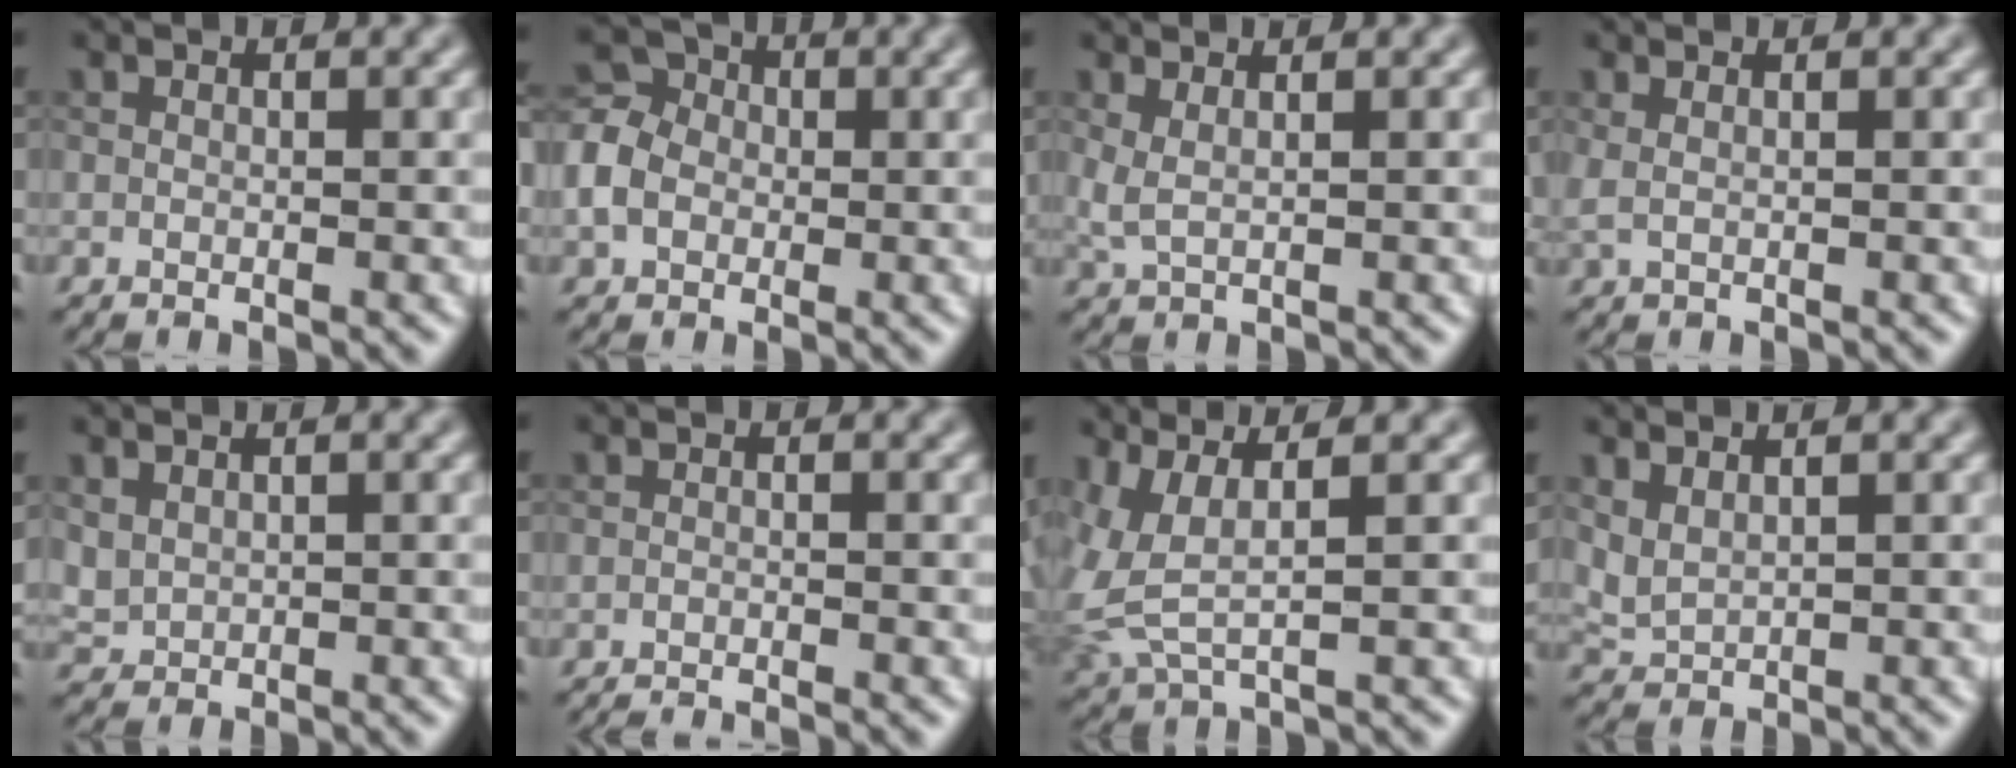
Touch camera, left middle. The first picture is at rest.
{"total": 4.5, "force": [-0.7, 3.7, 2.4], "torque": [-0.058, 0.007, -0.023]}
{"total": 1.7, "force": [0.9, 0.6, 1.3], "torque": [-0.025, -0.003, 0.016]}
{"total": 1.4, "force": [0.7, 0.6, 1.1], "torque": [-0.018, -0.001, 0.005]}
{"total": 1.3, "force": [0.9, 0.9, 0.4], "torque": [-0.012, -0.002, 0.024]}
{"total": 2.6, "force": [-2.4, 0.3, 0.9], "torque": [-0.011, -0.008, -0.042]}
{"total": 4.7, "force": [1.5, 1.8, 4.1], "torque": [-0.122, -0.003, 0.037]}
{"total": 1.8, "force": [1.4, 0.6, 0.9], "torque": [-0.026, 0.000, 0.035]}